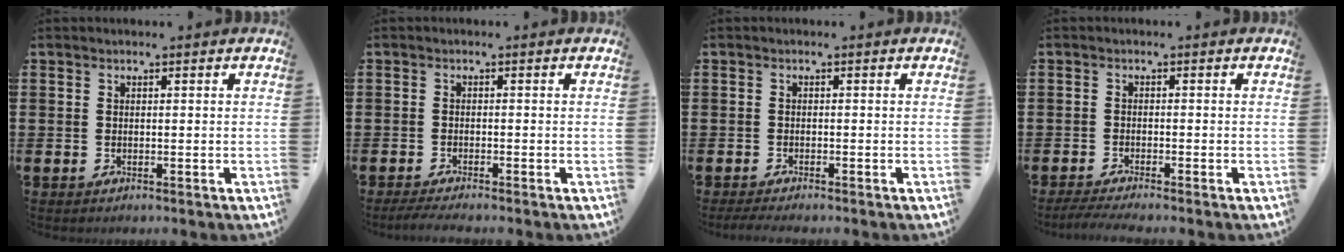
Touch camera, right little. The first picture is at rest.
{"total": 1.3, "force": [-1.1, 0.0, 0.7], "torque": [-0.011, -0.001, -0.020]}
{"total": 1.0, "force": [-0.8, 0.1, 0.6], "torque": [-0.010, -0.001, -0.016]}
{"total": 1.4, "force": [-1.1, 0.0, 0.9], "torque": [-0.014, 0.000, -0.021]}